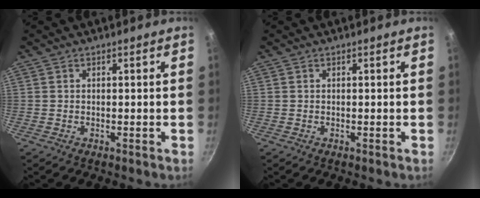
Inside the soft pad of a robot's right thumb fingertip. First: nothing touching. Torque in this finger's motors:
{"motor_torque": [0.39, 0.15, 0.10, 0.13, -0.02]}